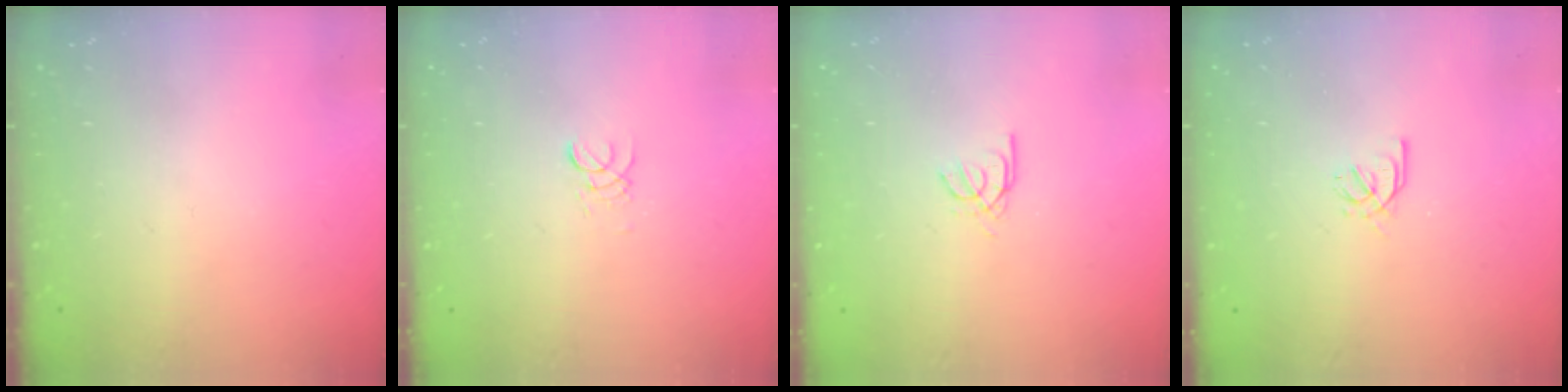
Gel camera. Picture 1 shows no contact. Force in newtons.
{"total": 2.0, "press": 2.0, "slide": 0.2}
{"total": 2.4, "press": 2.4, "slide": 0.3}
{"total": 1.7, "press": 1.6, "slide": 0.5}